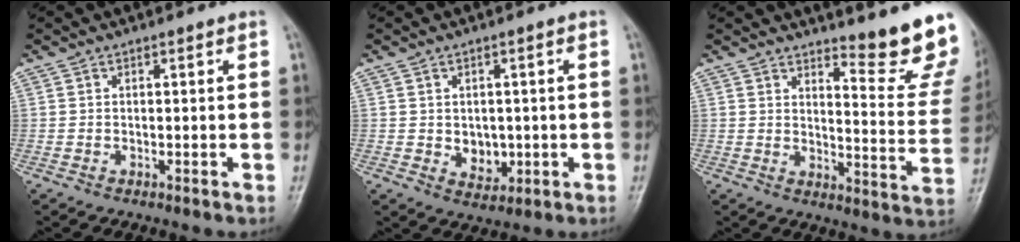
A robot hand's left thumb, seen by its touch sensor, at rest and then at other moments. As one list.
[{"total": 4.7, "force": [-0.3, 3.7, 3.0], "torque": [-0.022, -0.004, 0.006]}, {"total": 13.2, "force": [11.1, 1.3, 7.1], "torque": [-0.067, -0.129, 0.136]}]